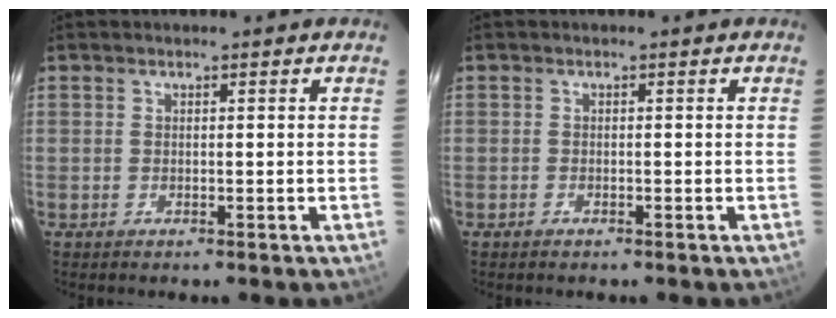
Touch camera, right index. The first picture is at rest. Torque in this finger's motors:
{"motor_torque": [0.14, -0.12, -0.02, 0.00]}